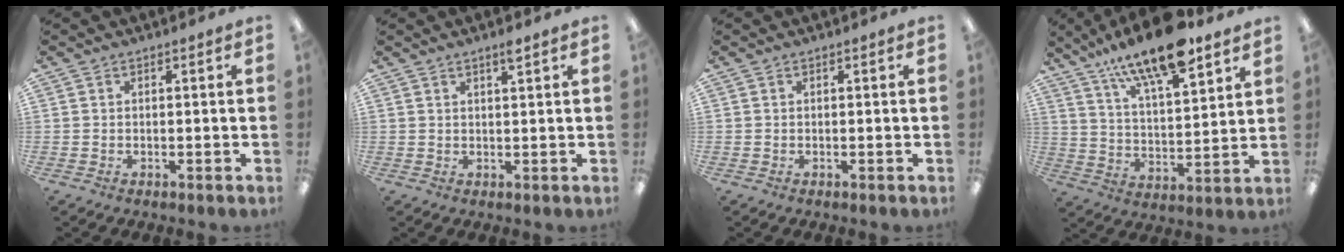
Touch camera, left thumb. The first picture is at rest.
{"total": 2.4, "force": [1.8, 0.2, 1.5], "torque": [-0.025, -0.003, 0.030]}
{"total": 0.0}
{"total": 17.2, "force": [12.8, 5.3, 10.2], "torque": [-0.171, -0.072, 0.214]}